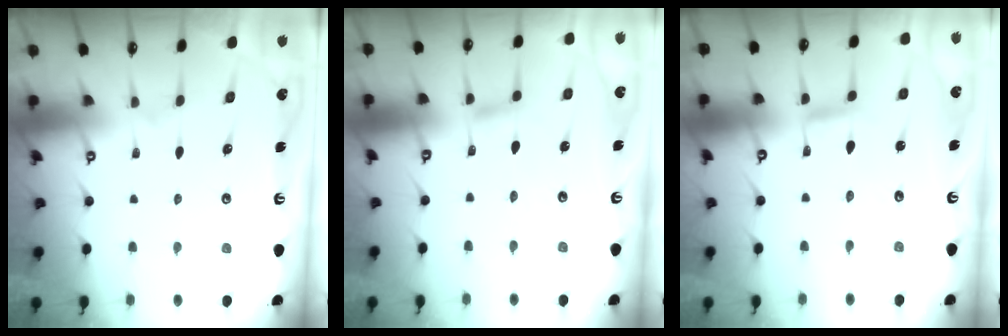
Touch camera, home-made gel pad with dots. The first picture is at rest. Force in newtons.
{"total": 2.9, "press": 2.8, "slide": 0.3}
{"total": 3.1, "press": 3.1, "slide": 0.1}